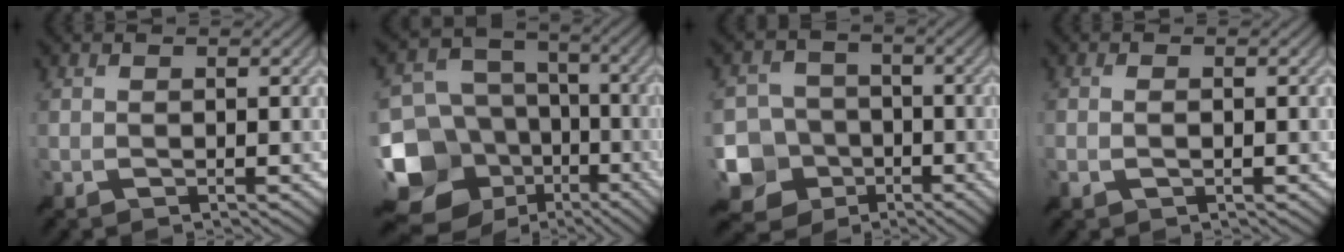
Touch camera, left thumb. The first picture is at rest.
{"total": 17.8, "force": [-7.2, 14.6, 7.3], "torque": [-0.215, -0.026, -0.114]}
{"total": 11.9, "force": [-5.2, 10.3, 2.9], "torque": [-0.099, -0.037, -0.117]}
{"total": 1.3, "force": [-0.3, 0.2, 1.2], "torque": [-0.027, 0.002, -0.008]}